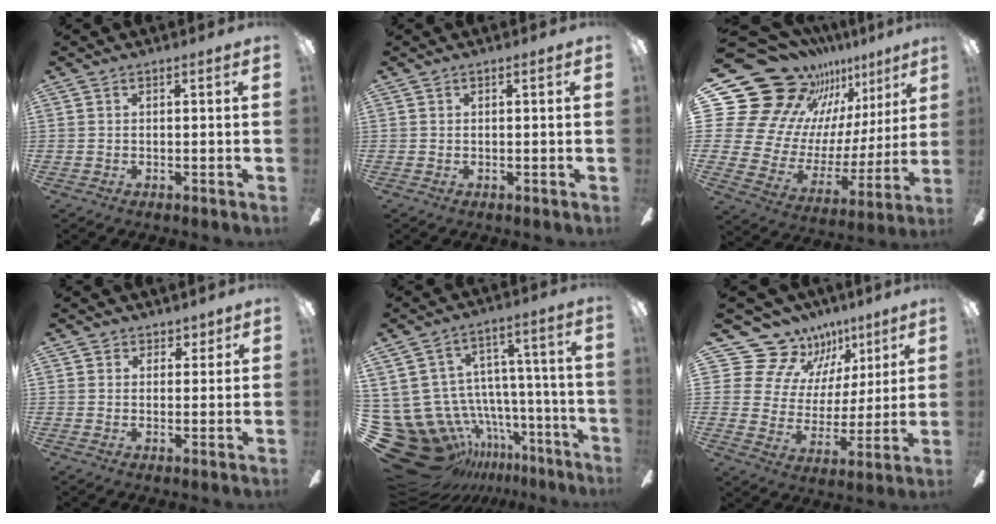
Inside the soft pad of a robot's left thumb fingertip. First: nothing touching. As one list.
[{"total": 0.0}, {"total": 23.4, "force": [16.5, 14.1, 8.9], "torque": [-0.176, -0.146, 0.330]}, {"total": 3.4, "force": [2.4, 2.4, -0.1], "torque": [0.009, -0.007, 0.043]}, {"total": 16.8, "force": [-8.5, 13.2, 6.0], "torque": [-0.128, 0.027, -0.091]}, {"total": 15.5, "force": [10.3, 10.8, 4.2], "torque": [-0.092, -0.072, 0.202]}]